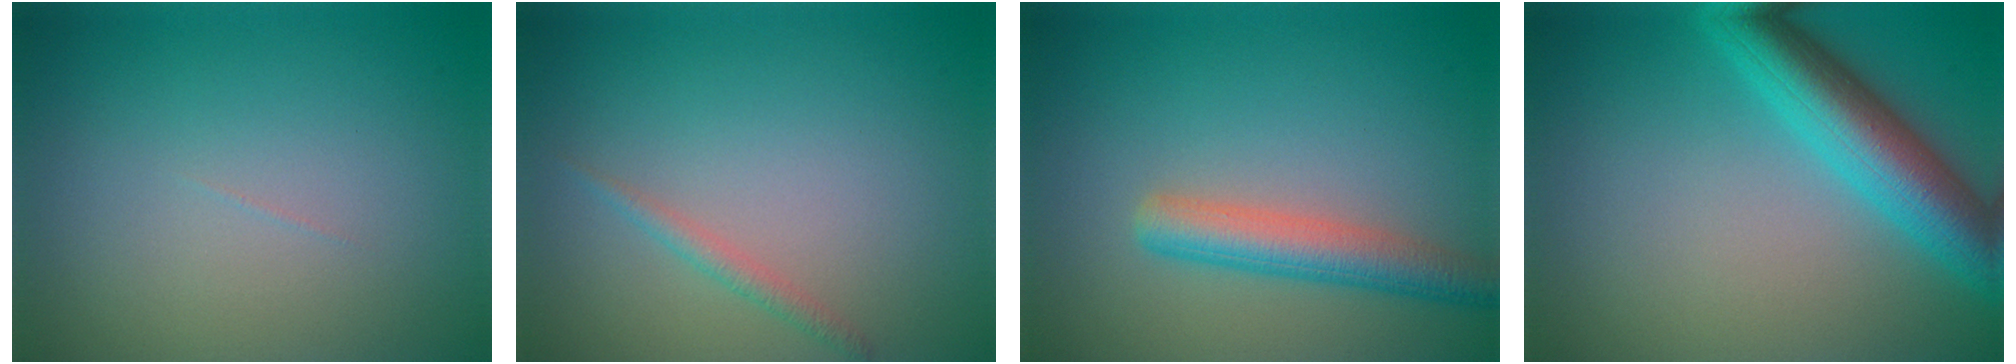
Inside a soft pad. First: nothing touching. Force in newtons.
{"total": 1.2, "press": 1.2, "slide": 0.0}
{"total": 4.0, "press": 4.0, "slide": 0.2}
{"total": 6.9, "press": 6.9, "slide": 0.2}